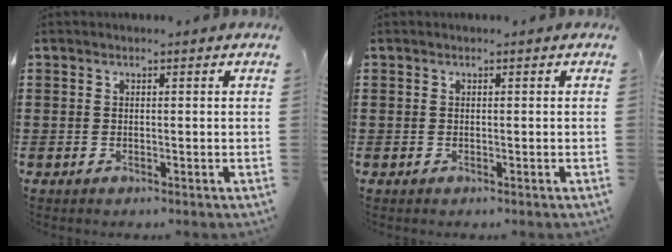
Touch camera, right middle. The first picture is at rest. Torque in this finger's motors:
{"motor_torque": [-0.18, -0.03, -0.06, -0.04]}